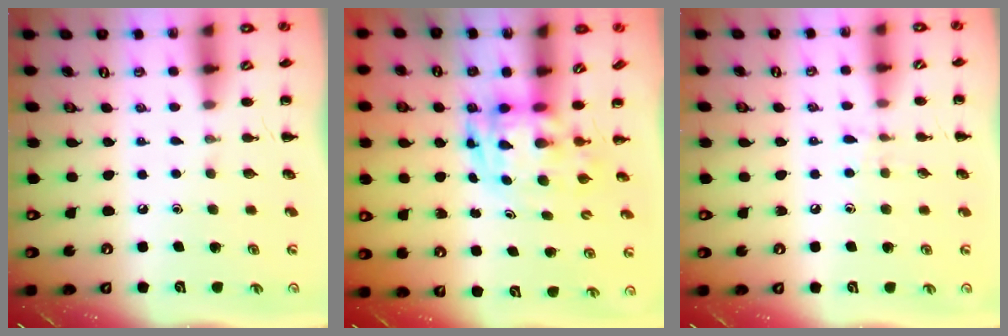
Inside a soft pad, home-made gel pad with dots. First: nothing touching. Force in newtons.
{"total": 3.8, "press": 3.7, "slide": 0.7}
{"total": 5.7, "press": 5.3, "slide": 2.2}